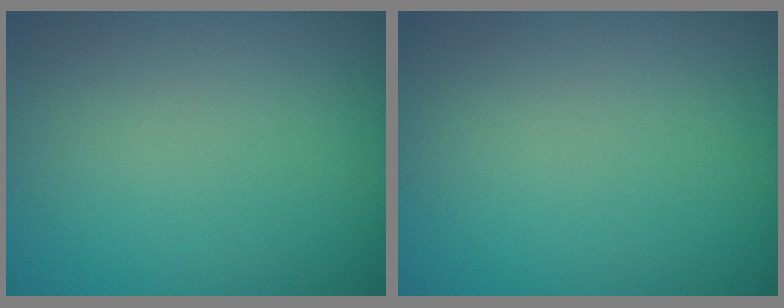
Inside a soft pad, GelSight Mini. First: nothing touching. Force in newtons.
{"total": 0.0}